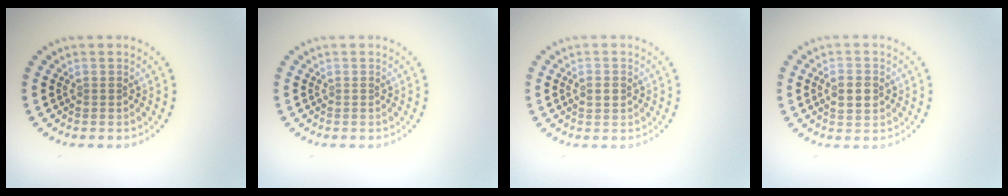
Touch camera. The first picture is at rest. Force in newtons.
{"total": 0.0}
{"total": 1.2, "press": 1.2, "slide": 0.1}
{"total": 2.5, "press": 2.5, "slide": 0.1}